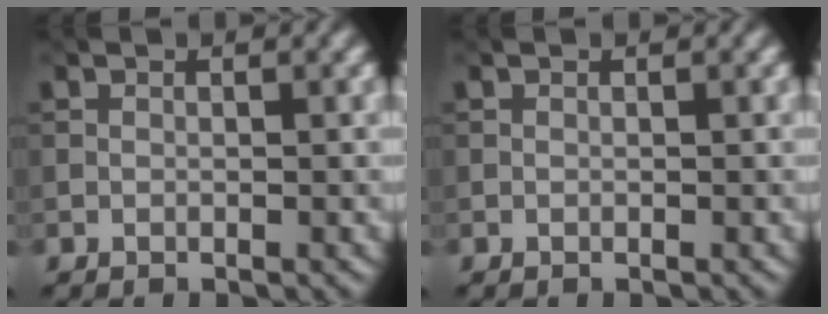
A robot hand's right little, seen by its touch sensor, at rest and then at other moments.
{"total": 0.0}